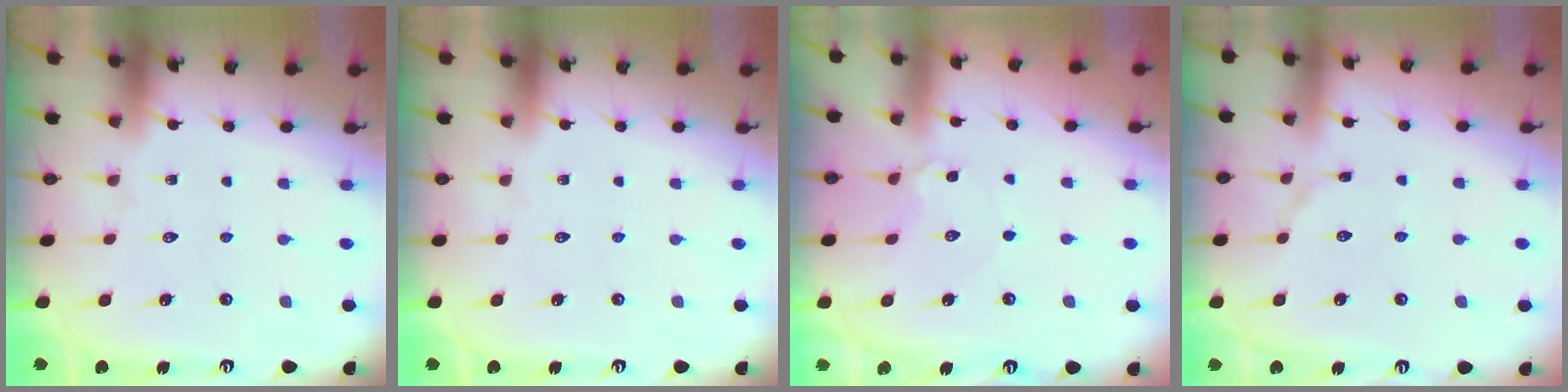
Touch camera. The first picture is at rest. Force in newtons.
{"total": 0.0}
{"total": 4.2, "press": 4.2, "slide": 0.4}
{"total": 2.9, "press": 2.9, "slide": 0.3}